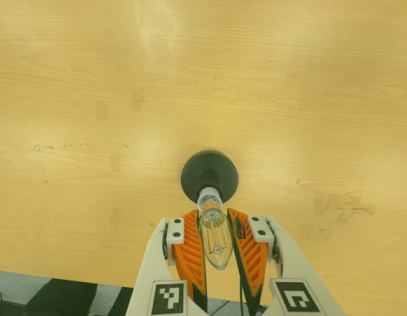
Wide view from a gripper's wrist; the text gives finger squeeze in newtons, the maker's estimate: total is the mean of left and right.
{"total": 22.5, "left": 24.1, "right": 21.0}